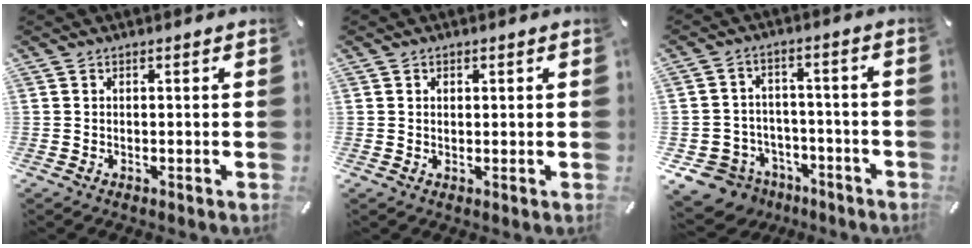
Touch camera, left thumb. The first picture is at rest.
{"total": 1.1, "force": [0.4, 0.9, 0.3], "torque": [0.000, 0.000, 0.005]}
{"total": 8.7, "force": [-5.3, 6.8, 1.7], "torque": [-0.047, 0.036, -0.093]}